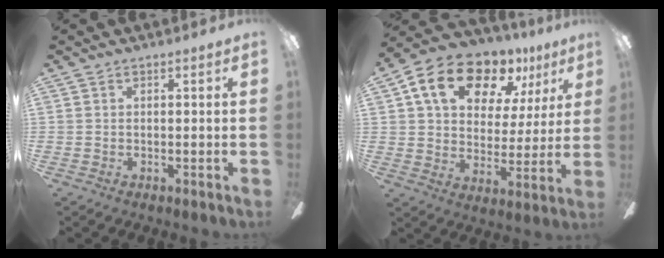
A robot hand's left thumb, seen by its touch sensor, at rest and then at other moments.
{"total": 17.1, "force": [10.7, 10.1, 8.7], "torque": [-0.146, -0.056, 0.189]}